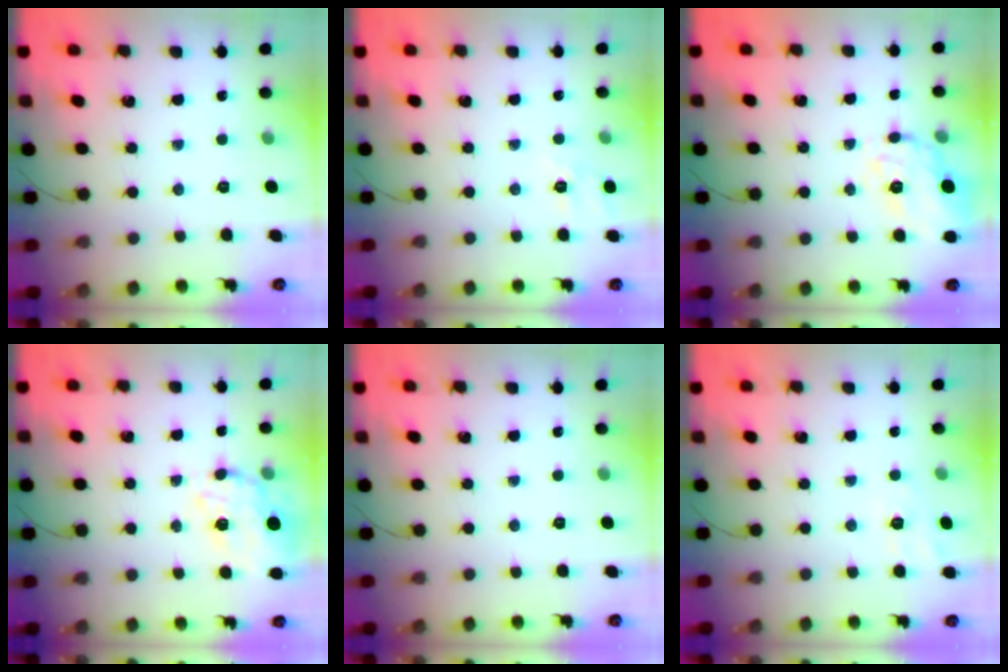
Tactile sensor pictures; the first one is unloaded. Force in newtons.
{"total": 7.6, "press": 7.5, "slide": 1.4}
{"total": 16.8, "press": 16.8, "slide": 0.5}
{"total": 14.5, "press": 14.2, "slide": 3.1}
{"total": 0.0}
{"total": 8.2, "press": 7.9, "slide": 2.0}